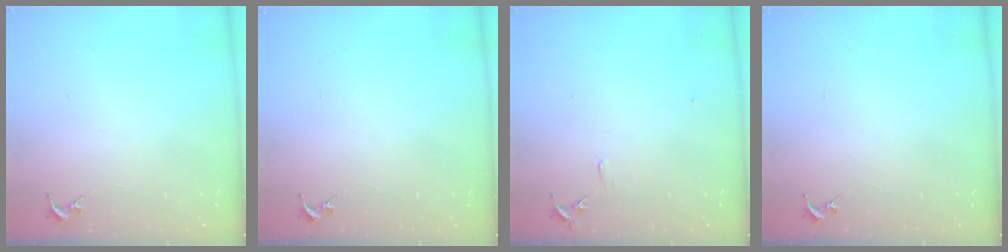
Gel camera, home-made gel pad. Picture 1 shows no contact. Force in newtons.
{"total": 0.0}
{"total": 5.8, "press": 5.8, "slide": 0.6}
{"total": 0.0}